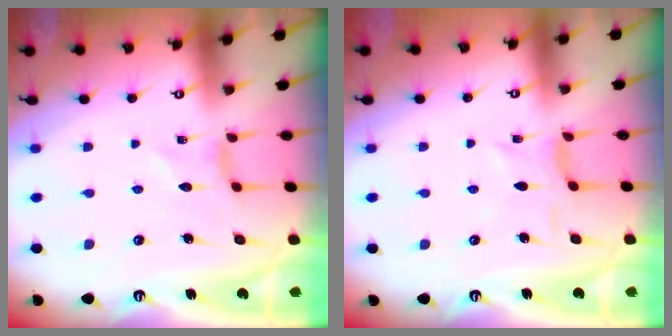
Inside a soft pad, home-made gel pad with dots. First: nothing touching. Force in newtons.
{"total": 2.1, "press": 2.1, "slide": 0.6}